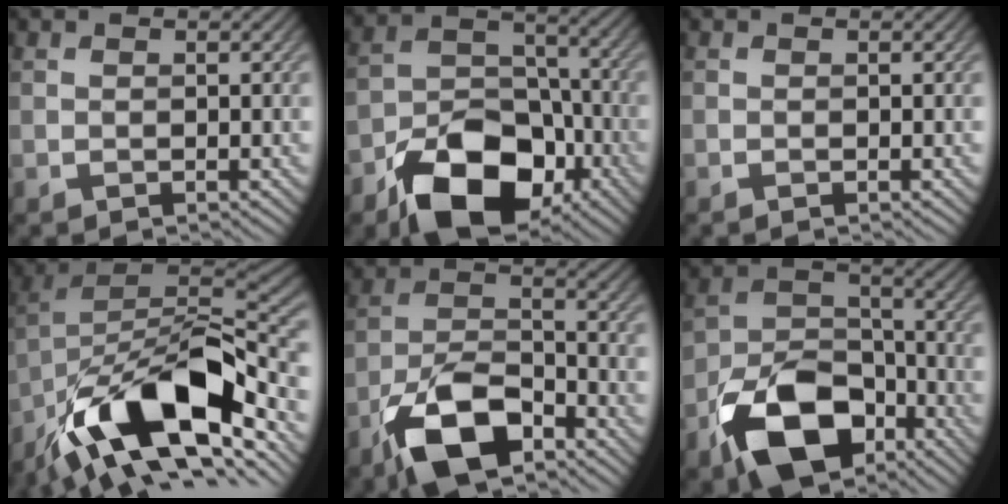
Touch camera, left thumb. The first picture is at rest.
{"total": 14.2, "force": [-8.0, 8.5, 8.1], "torque": [-0.152, -0.020, -0.143]}
{"total": 0.0}
{"total": 16.9, "force": [-9.5, 7.6, 11.8], "torque": [-0.211, -0.002, -0.179]}
{"total": 12.0, "force": [-7.4, 5.2, 7.8], "torque": [-0.151, -0.002, -0.157]}
{"total": 13.7, "force": [-7.8, 8.2, 7.8], "torque": [-0.161, -0.020, -0.148]}